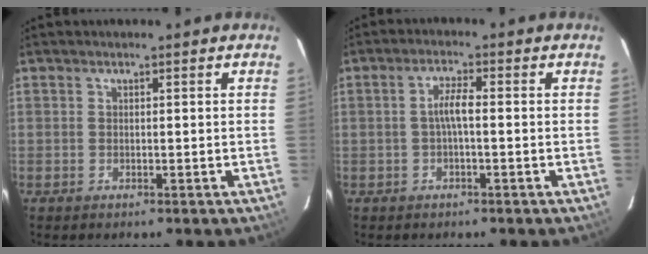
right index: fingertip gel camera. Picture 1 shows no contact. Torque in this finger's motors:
{"motor_torque": [0.43, 0.03, 0.24, 0.08]}